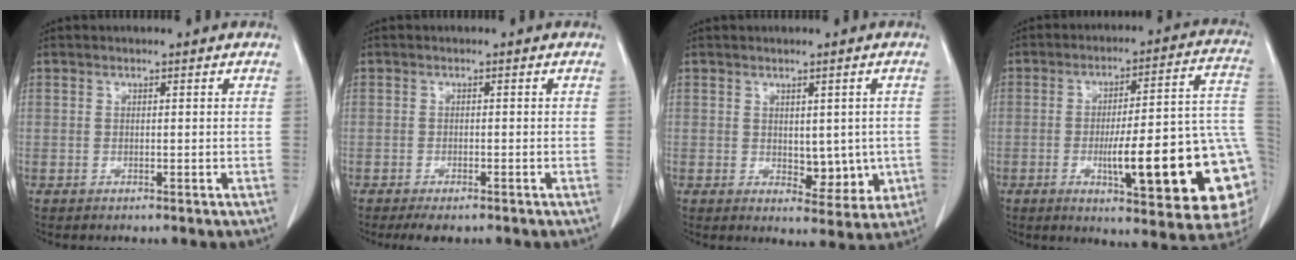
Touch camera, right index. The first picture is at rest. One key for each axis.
{"total": 3.0, "fx": -2.2, "fy": 1.0, "fz": 1.7, "tx": -0.028, "ty": -0.006, "tz": -0.031}
{"total": 5.6, "fx": -0.2, "fy": 3.2, "fz": 4.6, "tx": -0.044, "ty": -0.006, "tz": 0.013}
{"total": 22.4, "fx": -5.0, "fy": 3.4, "fz": 21.5, "tx": -0.207, "ty": 0.016, "tz": -0.058}